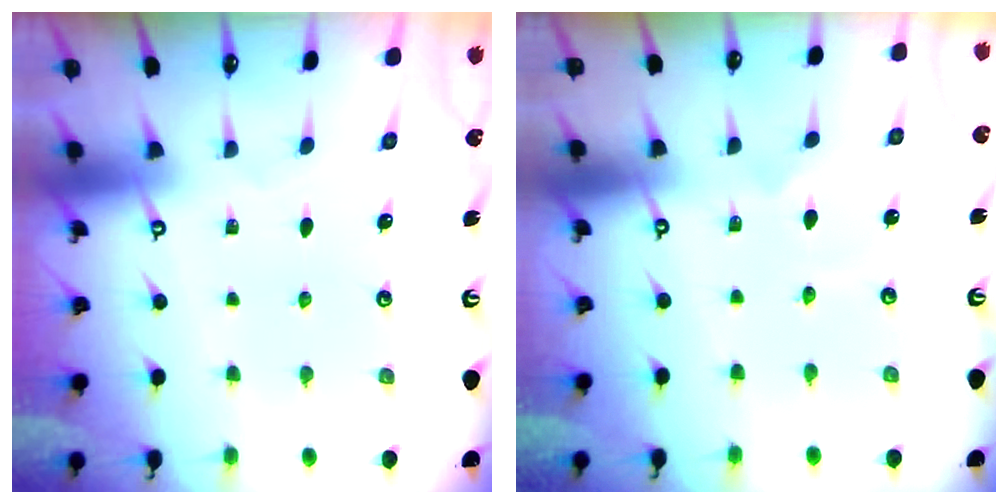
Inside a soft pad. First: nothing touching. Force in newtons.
{"total": 1.3, "press": 1.2, "slide": 0.4}